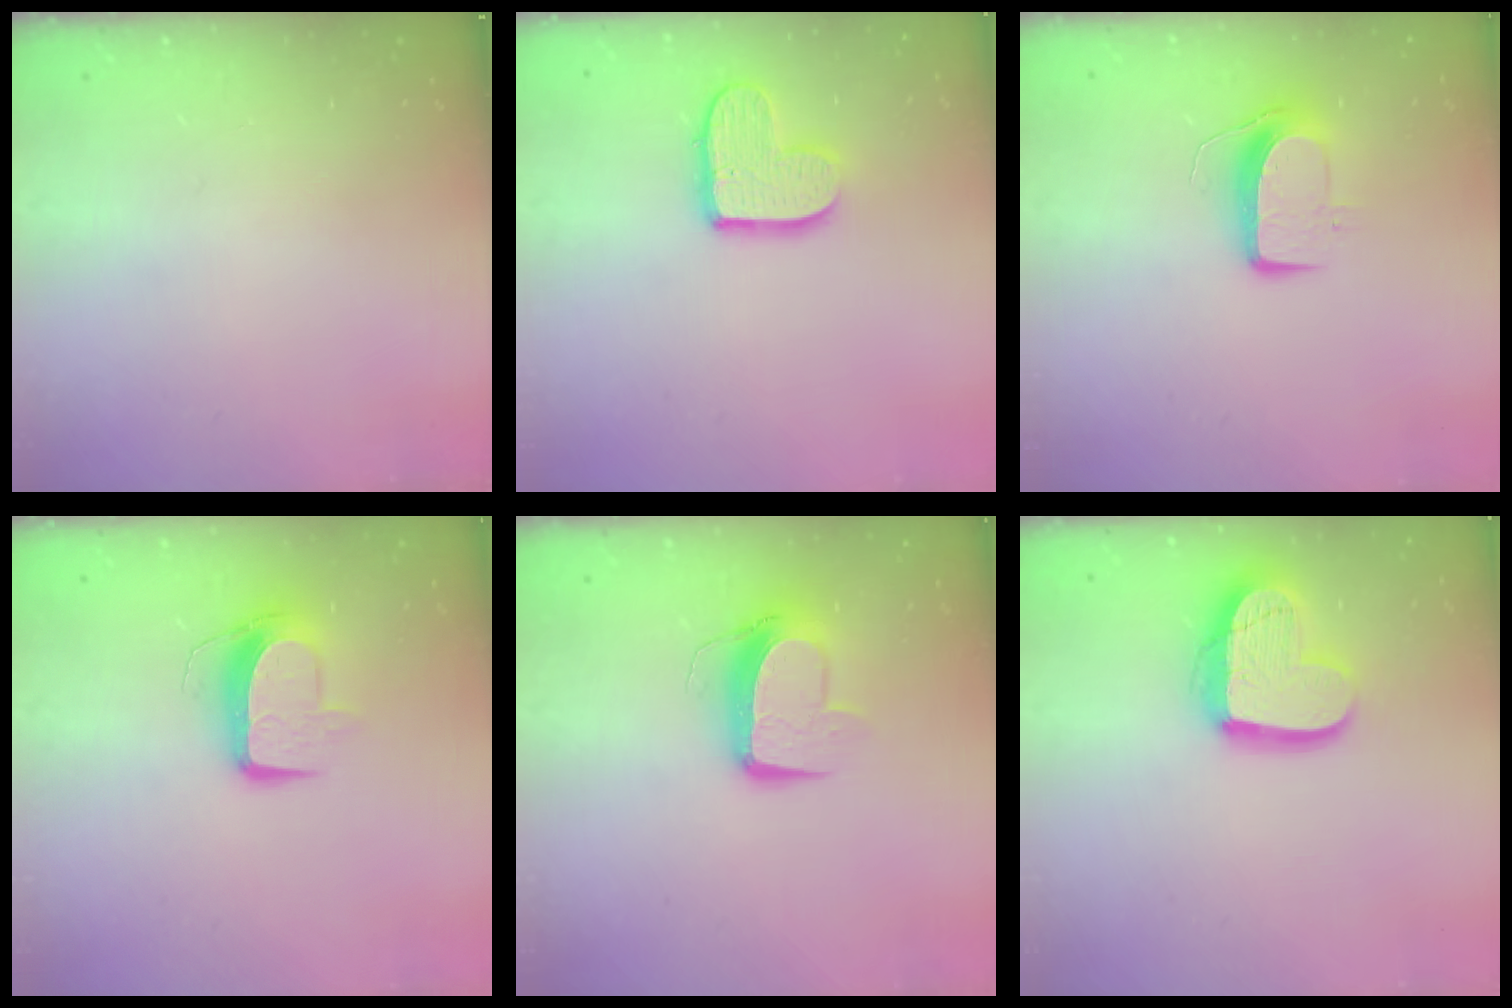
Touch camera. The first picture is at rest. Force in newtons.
{"total": 11.1, "press": 11.1, "slide": 0.5}
{"total": 9.9, "press": 9.8, "slide": 1.1}
{"total": 10.3, "press": 10.3, "slide": 0.8}
{"total": 10.6, "press": 10.5, "slide": 1.1}
{"total": 17.8, "press": 17.7, "slide": 1.4}